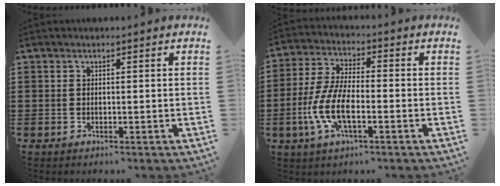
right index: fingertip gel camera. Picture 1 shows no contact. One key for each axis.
{"total": 8.8, "fx": -3.0, "fy": 3.1, "fz": 7.6, "tx": -0.182, "ty": -0.015, "tz": -0.061}